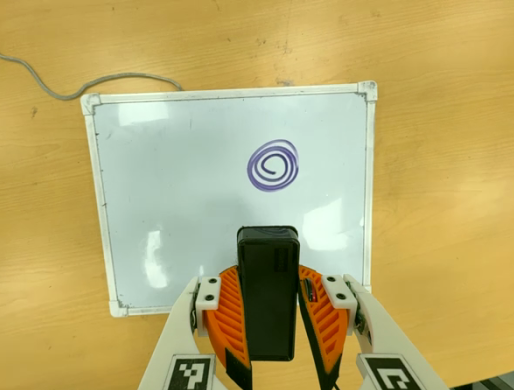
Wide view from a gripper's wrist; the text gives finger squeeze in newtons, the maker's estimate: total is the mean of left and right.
{"total": 10.0, "left": 8.1, "right": 12.0}